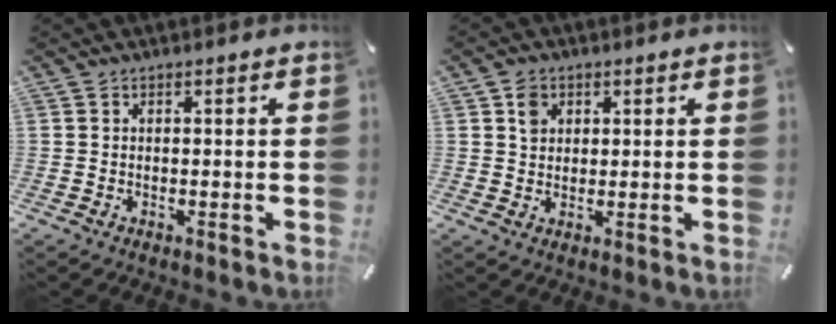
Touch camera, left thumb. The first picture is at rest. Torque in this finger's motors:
{"motor_torque": [0.38, 0.37, 0.14, -0.45, 0.03]}